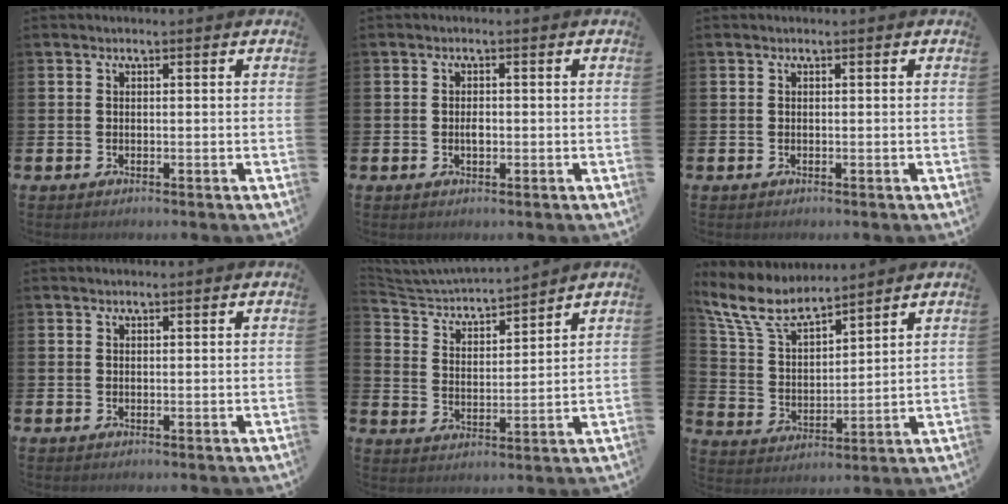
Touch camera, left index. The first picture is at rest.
{"total": 1.3, "force": [-0.1, 0.7, 1.1], "torque": [-0.018, 0.001, -0.004]}
{"total": 0.0}
{"total": 0.8, "force": [0.8, 0.1, 0.1], "torque": [0.000, 0.000, 0.014]}
{"total": 4.2, "force": [4.1, 0.5, 0.5], "torque": [-0.035, -0.035, 0.067]}
{"total": 8.0, "force": [7.1, 2.2, 3.0], "torque": [-0.093, -0.036, 0.126]}